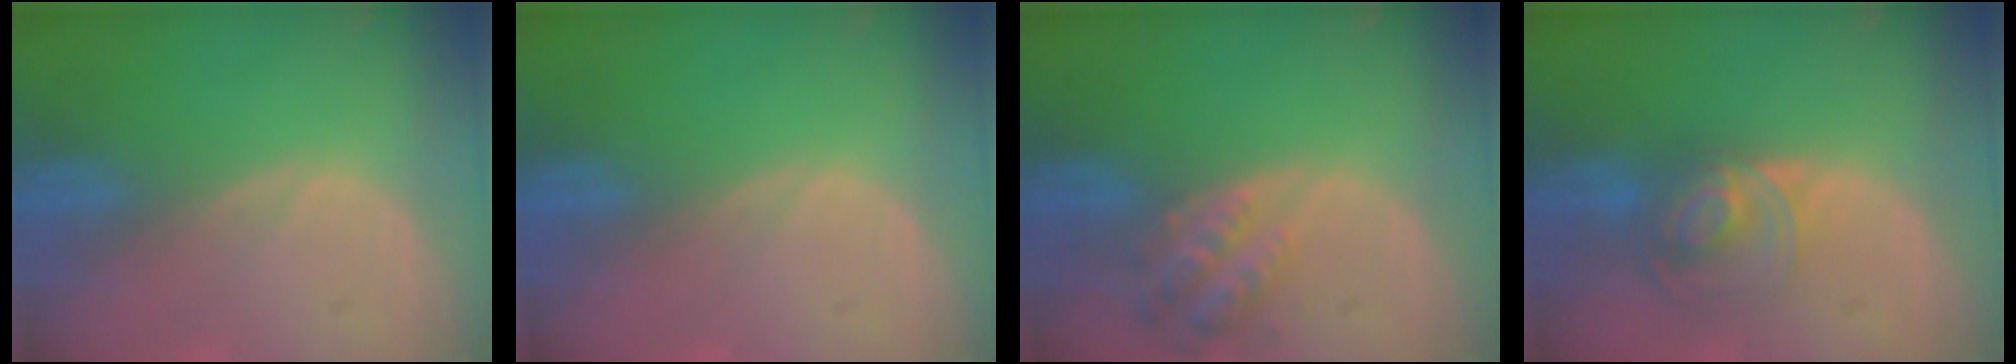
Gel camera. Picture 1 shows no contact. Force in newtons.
{"total": 0.0}
{"total": 6.0, "press": 5.5, "slide": 2.4}
{"total": 7.5, "press": 6.2, "slide": 4.2}